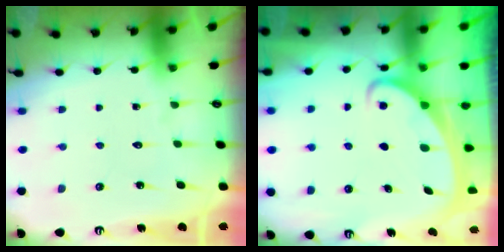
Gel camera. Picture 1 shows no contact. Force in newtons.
{"total": 2.2, "press": 2.2, "slide": 0.3}